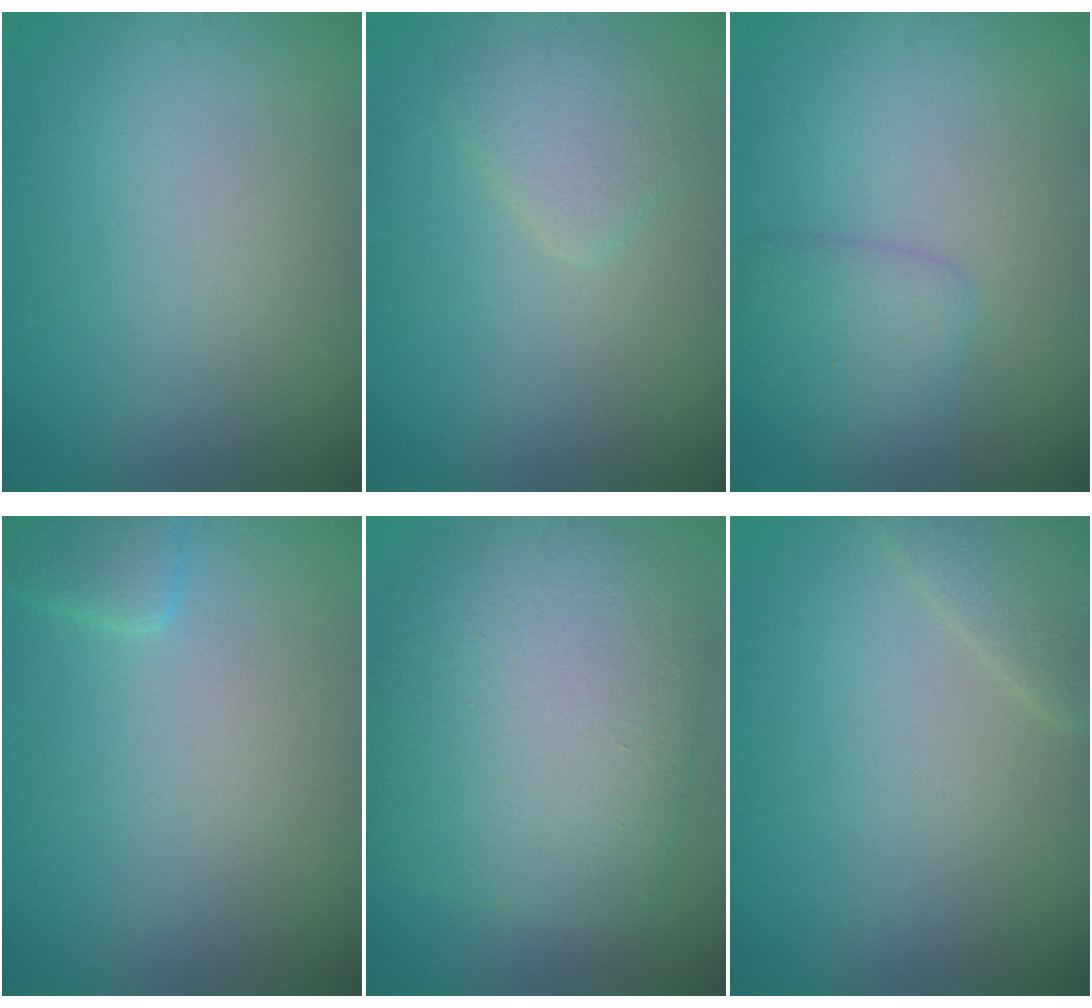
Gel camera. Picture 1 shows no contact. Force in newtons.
{"total": 2.2, "press": 2.2, "slide": 0.2}
{"total": 2.5, "press": 2.5, "slide": 0.1}
{"total": 1.7, "press": 1.7, "slide": 0.2}
{"total": 11.1, "press": 11.1, "slide": 0.4}
{"total": 2.0, "press": 2.0, "slide": 0.2}